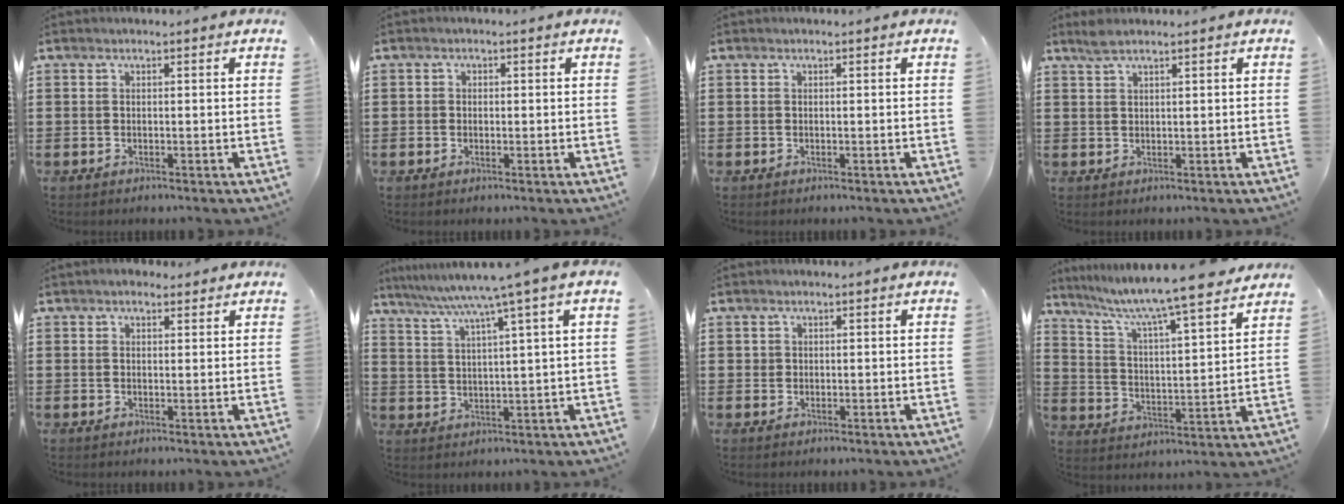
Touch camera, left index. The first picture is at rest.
{"total": 0.8, "force": [-0.1, 0.7, 0.3], "torque": [-0.007, 0.003, -0.003]}
{"total": 0.0}
{"total": 2.1, "force": [1.6, 0.2, 1.4], "torque": [-0.029, 0.001, 0.029]}
{"total": 1.8, "force": [1.4, 0.8, 0.7], "torque": [-0.016, 0.008, 0.027]}
{"total": 6.6, "force": [4.5, -1.1, 4.7], "torque": [-0.106, -0.027, 0.070]}
{"total": 0.9, "force": [0.3, 0.8, 0.1], "torque": [-0.004, 0.006, 0.007]}
{"total": 7.9, "force": [7.0, -0.5, 3.7], "torque": [-0.100, -0.052, 0.111]}